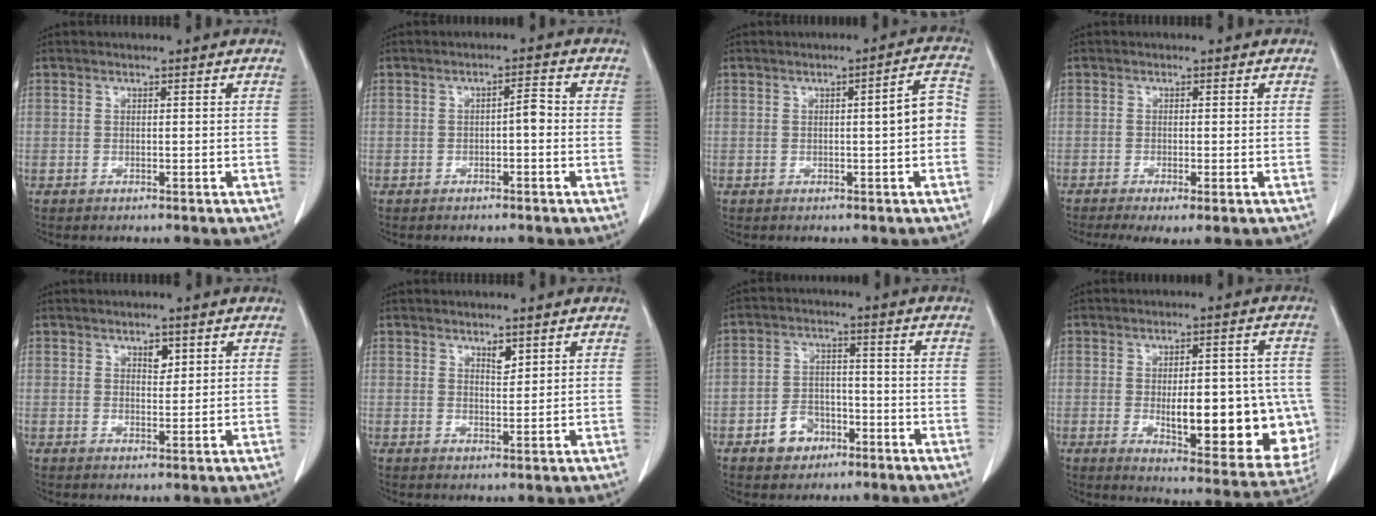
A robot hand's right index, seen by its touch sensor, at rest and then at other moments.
{"total": 2.1, "force": [-0.4, 0.5, 2.0], "torque": [-0.028, 0.006, -0.008]}
{"total": 4.5, "force": [-0.4, 0.5, 4.4], "torque": [-0.057, 0.015, -0.007]}
{"total": 4.4, "force": [-2.7, 0.8, 3.4], "torque": [-0.056, -0.016, -0.045]}
{"total": 2.1, "force": [1.2, 1.1, 1.3], "torque": [-0.018, -0.003, 0.019]}
{"total": 1.9, "force": [1.3, 0.7, 1.2], "torque": [-0.020, -0.006, 0.024]}
{"total": 5.6, "force": [-3.0, 4.2, 2.2], "torque": [-0.043, 0.016, -0.044]}
{"total": 19.2, "force": [-2.9, 6.5, 17.9], "torque": [-0.172, 0.011, -0.008]}